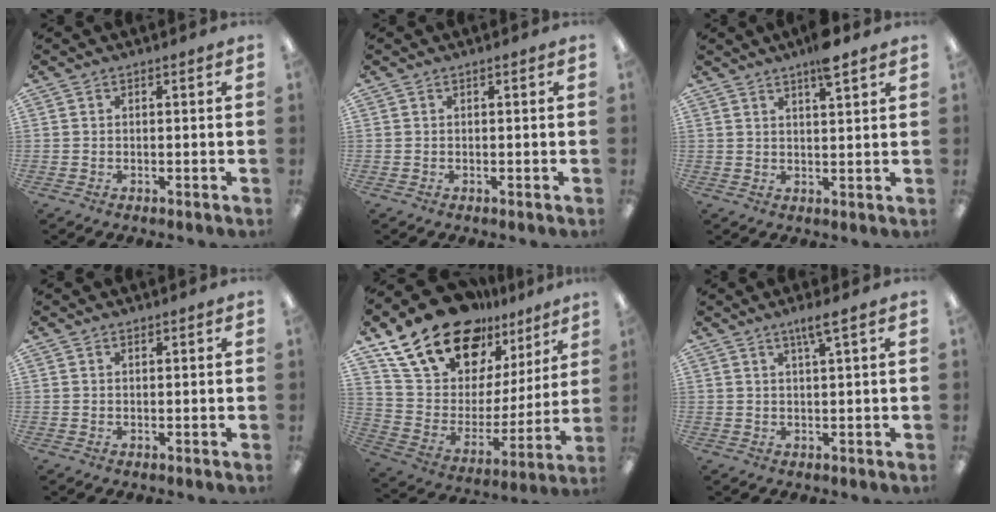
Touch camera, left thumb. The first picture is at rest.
{"total": 0.0}
{"total": 5.8, "force": [4.2, 1.0, 3.9], "torque": [-0.063, -0.017, 0.068]}
{"total": 0.6, "force": [0.4, 0.4, -0.1], "torque": [0.001, 0.001, 0.008]}
{"total": 22.3, "force": [16.5, 11.2, 9.9], "torque": [-0.186, -0.104, 0.304]}
{"total": 3.7, "force": [2.3, 0.0, 2.9], "torque": [-0.053, -0.004, 0.036]}